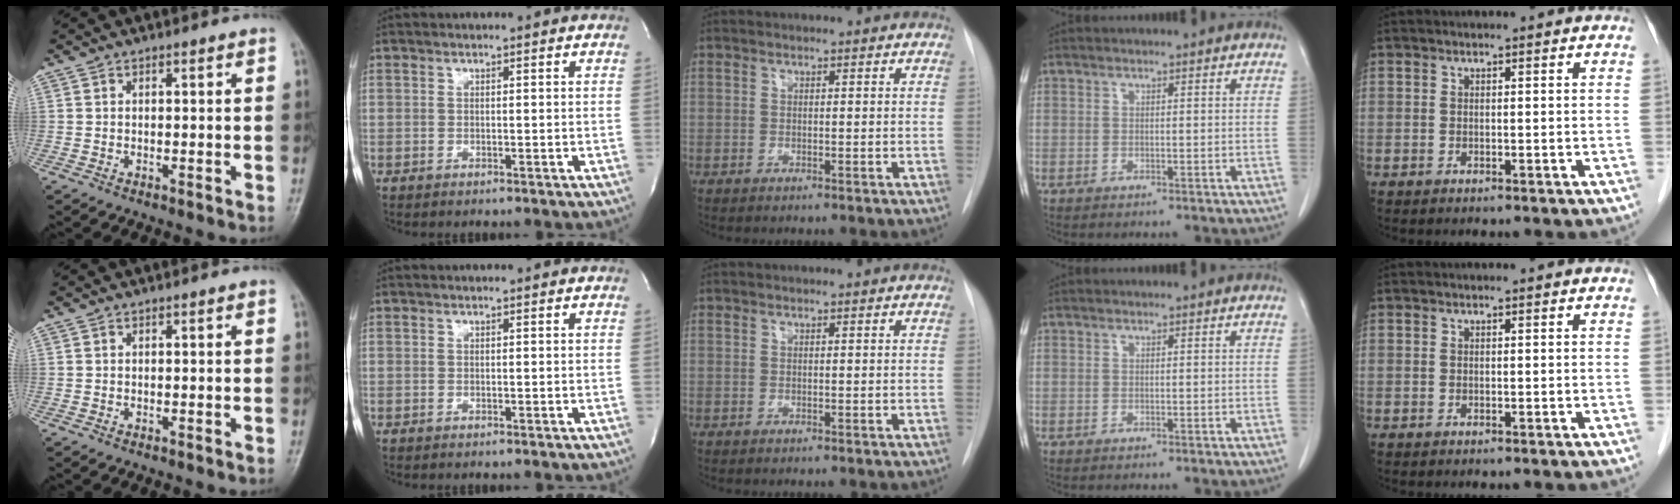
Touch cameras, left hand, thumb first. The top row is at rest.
{}